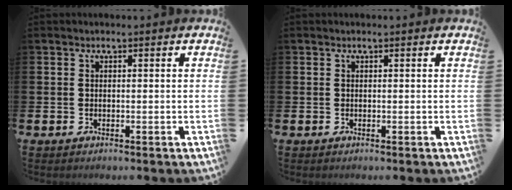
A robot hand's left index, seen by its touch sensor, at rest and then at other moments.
{"total": 0.0}